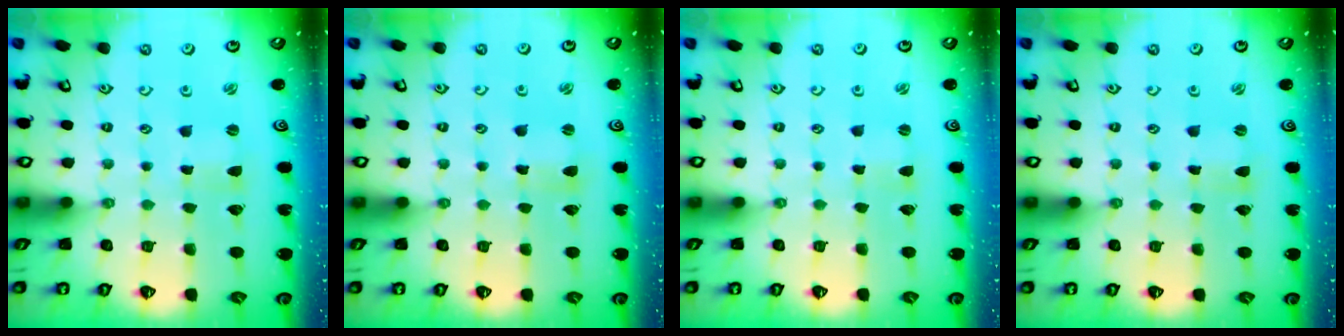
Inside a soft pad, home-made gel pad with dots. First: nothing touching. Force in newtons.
{"total": 1.7, "press": 1.7, "slide": 0.2}
{"total": 1.3, "press": 1.3, "slide": 0.4}
{"total": 0.0}